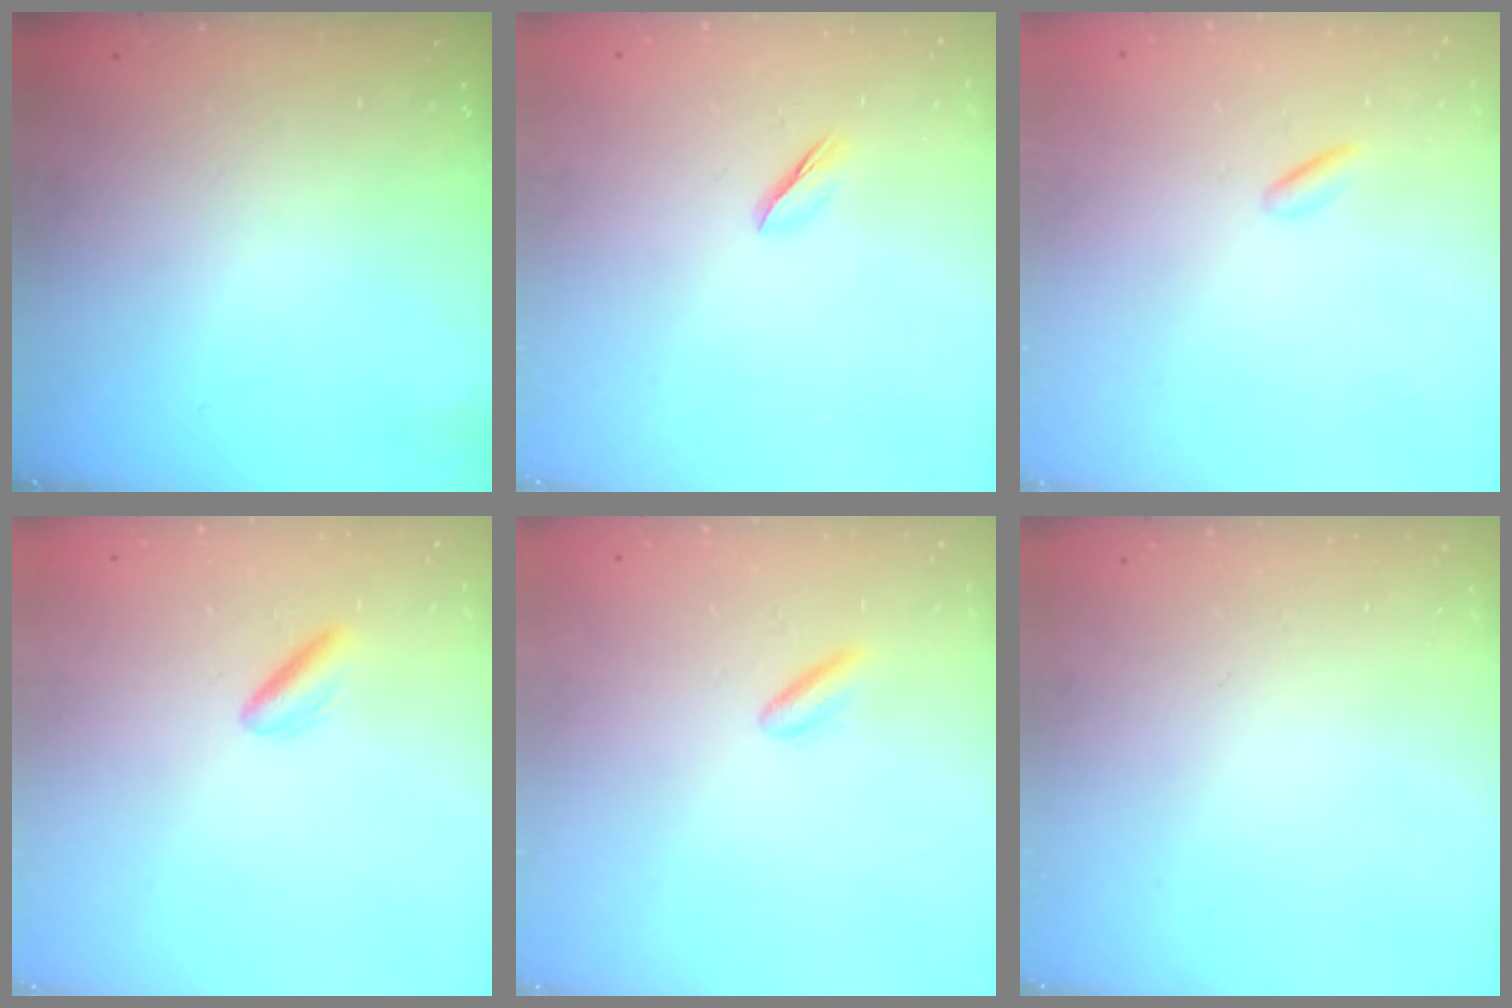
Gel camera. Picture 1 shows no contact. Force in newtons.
{"total": 1.9, "press": 1.8, "slide": 0.7}
{"total": 0.7, "press": 0.5, "slide": 0.5}
{"total": 3.0, "press": 2.8, "slide": 1.2}
{"total": 2.5, "press": 2.3, "slide": 1.0}
{"total": 0.0}